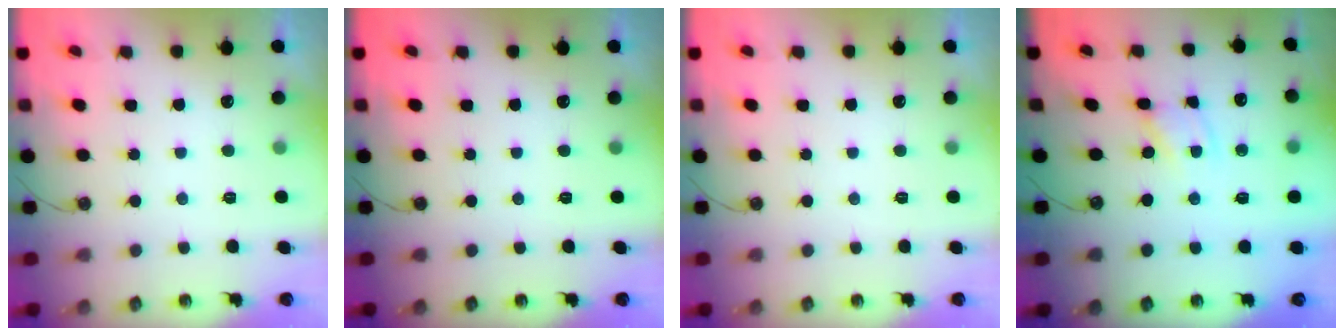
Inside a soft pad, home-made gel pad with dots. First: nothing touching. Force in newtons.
{"total": 0.0}
{"total": 0.0}
{"total": 2.6, "press": 2.6, "slide": 0.2}